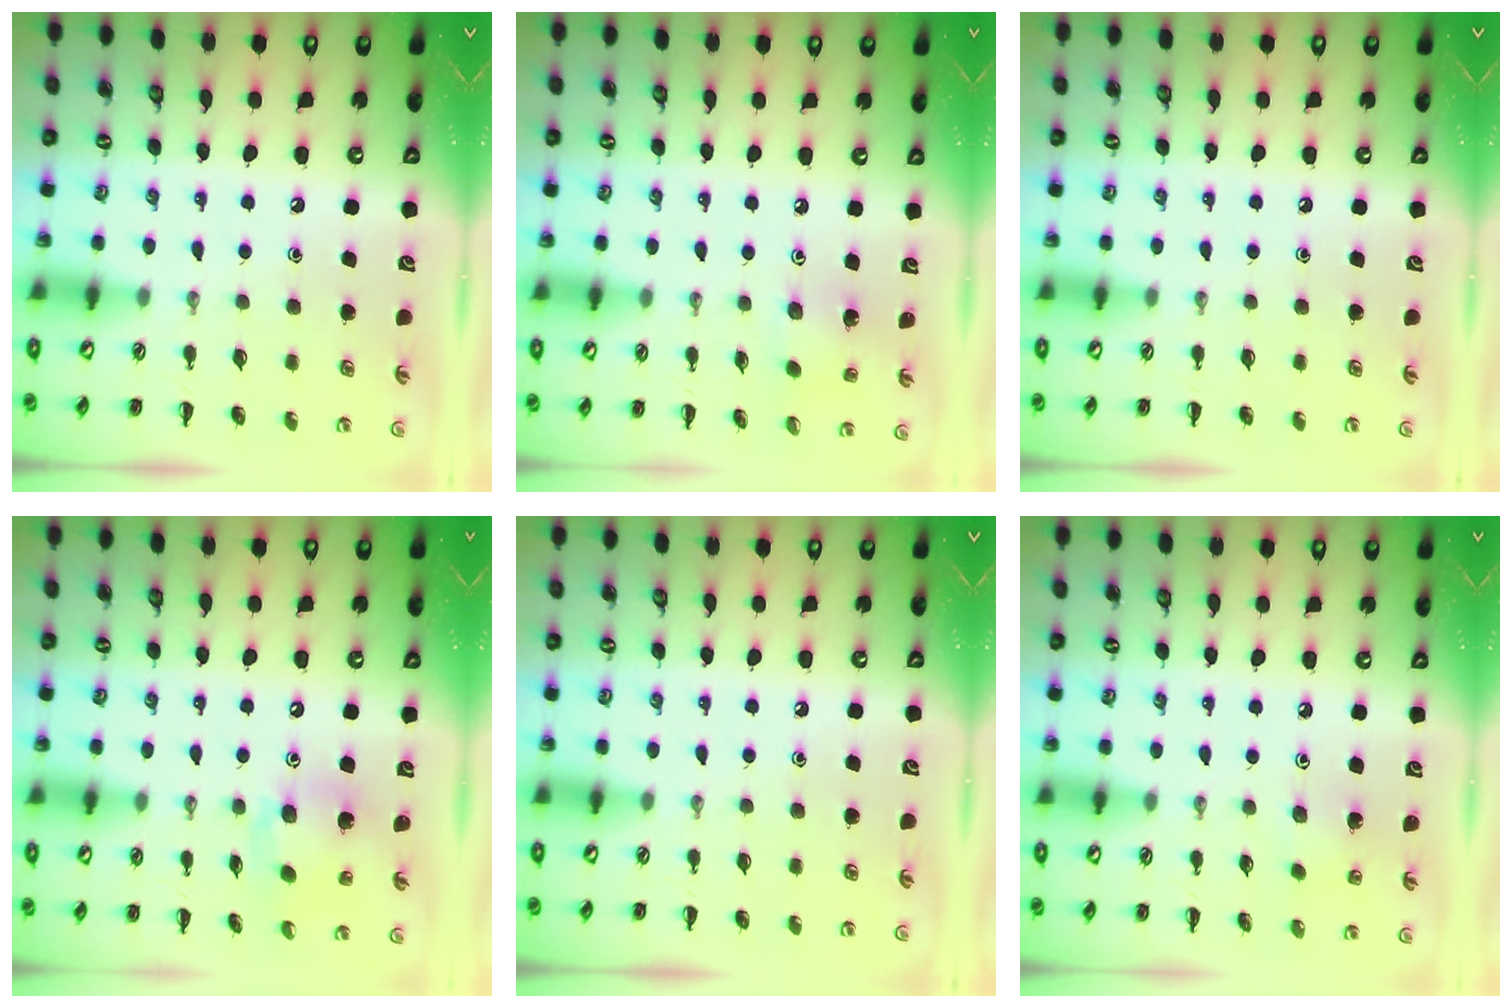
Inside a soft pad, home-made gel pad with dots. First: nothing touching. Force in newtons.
{"total": 1.7, "press": 1.6, "slide": 0.7}
{"total": 0.0}
{"total": 12.0, "press": 11.6, "slide": 3.0}
{"total": 0.0}
{"total": 3.4, "press": 3.2, "slide": 1.0}